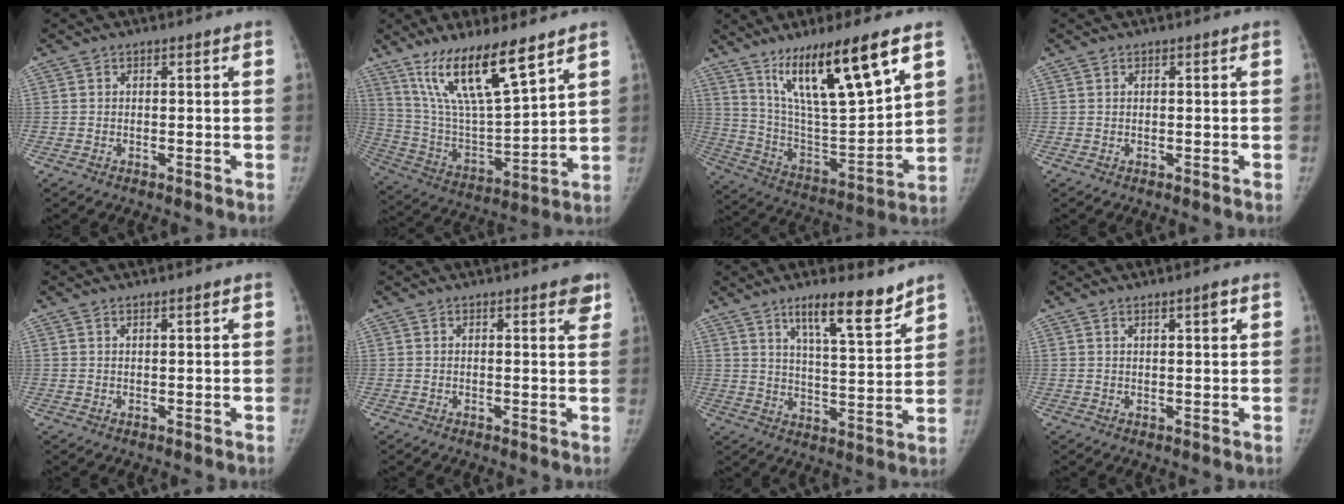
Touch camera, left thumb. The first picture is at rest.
{"total": 18.1, "force": [12.0, 4.0, 12.9], "torque": [-0.221, -0.060, 0.237]}
{"total": 21.6, "force": [12.5, 4.2, 17.0], "torque": [-0.280, -0.051, 0.230]}
{"total": 0.0}
{"total": 1.0, "force": [0.7, 0.1, 0.6], "torque": [-0.008, -0.004, 0.013]}
{"total": 3.8, "force": [2.3, 1.2, 2.7], "torque": [-0.019, -0.009, 0.023]}
{"total": 11.8, "force": [8.5, 2.2, 7.9], "torque": [-0.109, -0.059, 0.141]}
{"total": 2.3, "force": [1.3, 0.4, 1.8], "torque": [-0.023, -0.007, 0.021]}